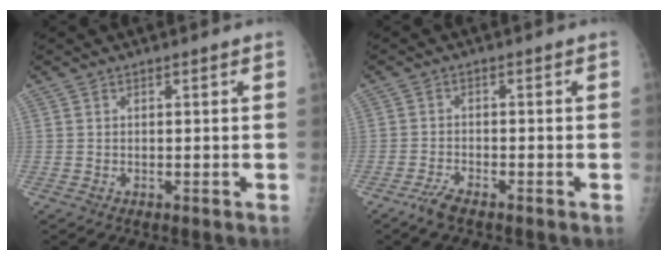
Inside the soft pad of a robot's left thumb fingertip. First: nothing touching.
{"total": 2.9, "force": [-2.3, 0.8, 1.6], "torque": [-0.041, 0.005, -0.046]}